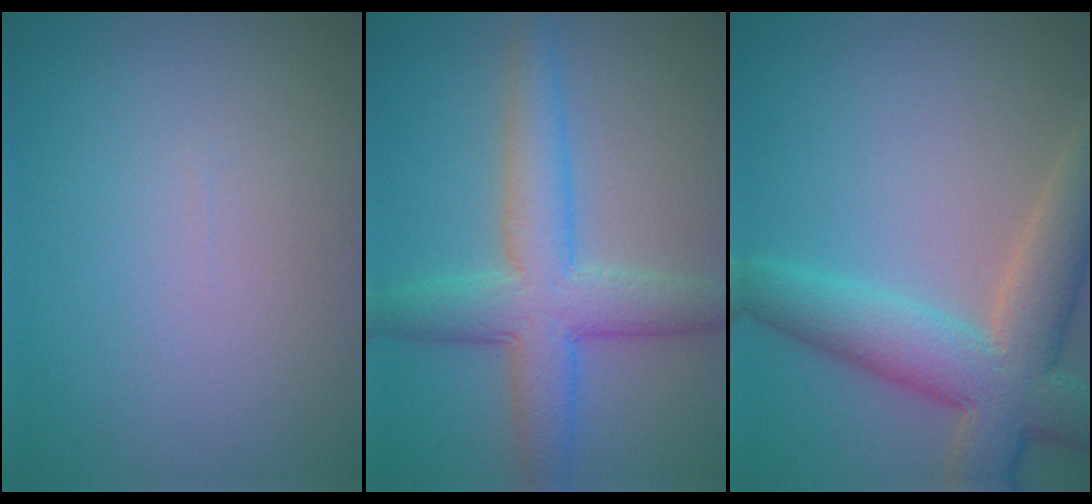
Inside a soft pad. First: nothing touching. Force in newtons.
{"total": 6.1, "press": 6.1, "slide": 0.1}
{"total": 7.7, "press": 7.7, "slide": 0.8}